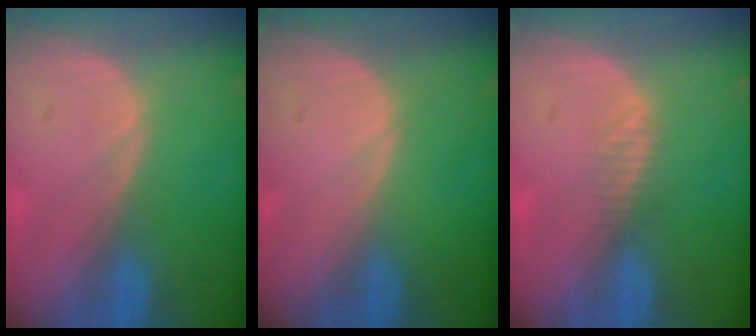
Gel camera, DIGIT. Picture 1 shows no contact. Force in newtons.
{"total": 0.0}
{"total": 1.3, "press": 1.1, "slide": 0.7}